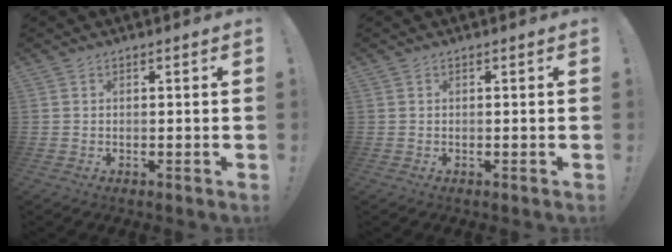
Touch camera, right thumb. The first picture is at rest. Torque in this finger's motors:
{"motor_torque": [-0.18, 0.04, 0.09, 0.23, -0.02]}